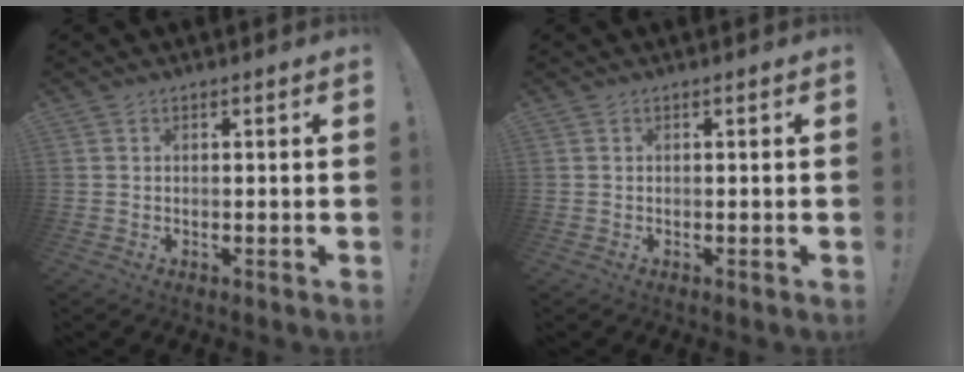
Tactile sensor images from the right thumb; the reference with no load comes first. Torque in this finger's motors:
{"motor_torque": [-0.01, 0.01, -0.04, 0.01, 0.00]}